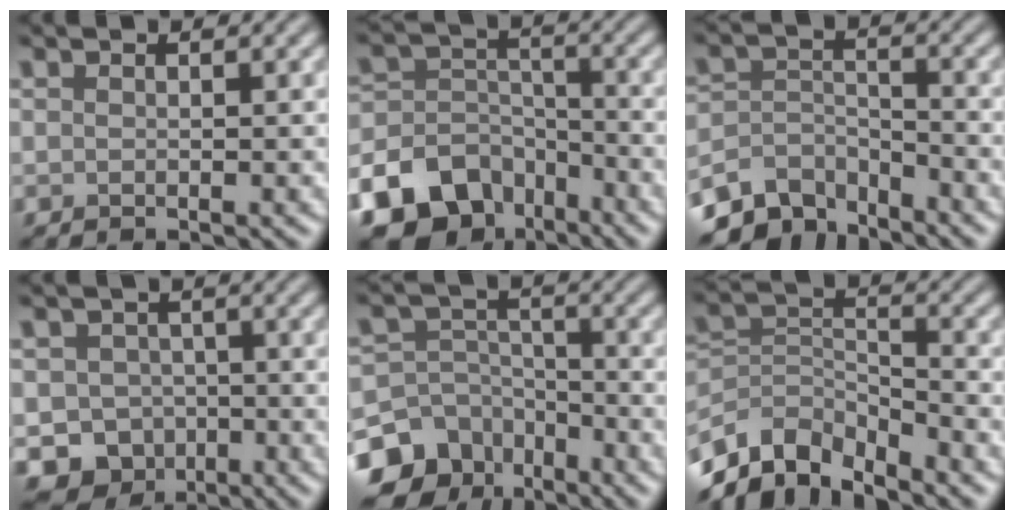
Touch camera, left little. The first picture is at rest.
{"total": 13.7, "force": [-9.1, 9.3, 4.4], "torque": [-0.105, -0.032, -0.154]}
{"total": 6.1, "force": [-5.3, 2.6, 1.5], "torque": [-0.026, -0.011, -0.104]}
{"total": 9.6, "force": [-4.7, 8.2, 2.0], "torque": [-0.006, -0.044, -0.086]}
{"total": 11.7, "force": [-7.4, 8.5, 3.0], "torque": [-0.069, -0.031, -0.130]}
{"total": 7.7, "force": [-6.1, 3.4, 3.3], "torque": [-0.057, -0.010, -0.128]}